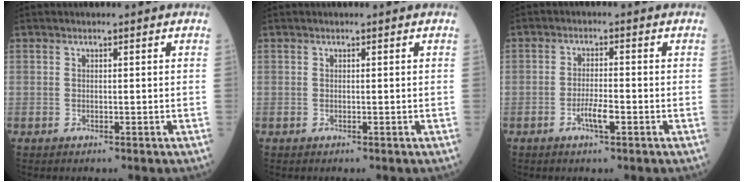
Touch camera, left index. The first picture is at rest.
{"total": 0.0}
{"total": 3.3, "force": [-1.5, 0.5, 2.9], "torque": [-0.056, 0.000, -0.029]}